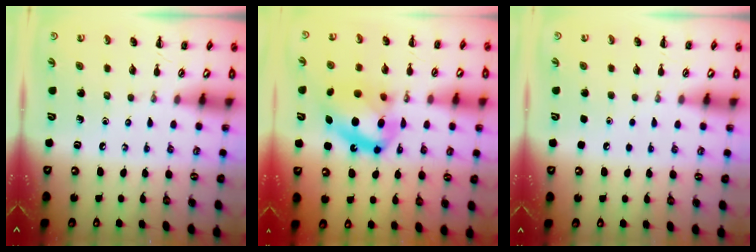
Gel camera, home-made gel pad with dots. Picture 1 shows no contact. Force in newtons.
{"total": 15.5, "press": 15.0, "slide": 3.7}
{"total": 1.8, "press": 1.7, "slide": 0.1}